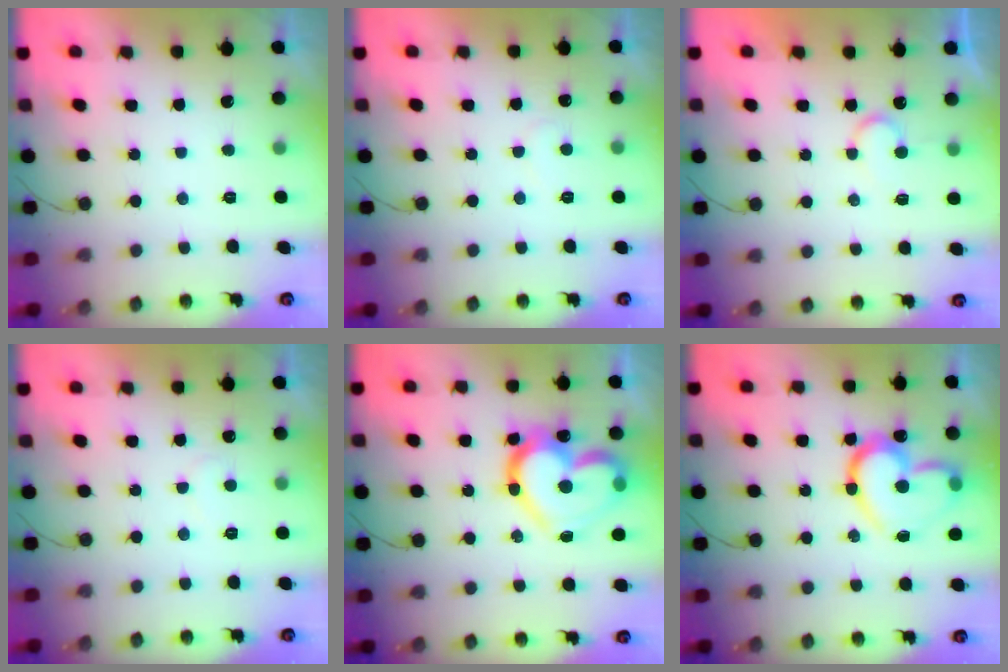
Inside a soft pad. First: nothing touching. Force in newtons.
{"total": 5.3, "press": 5.3, "slide": 0.3}
{"total": 6.3, "press": 6.3, "slide": 0.4}
{"total": 5.3, "press": 5.3, "slide": 0.3}
{"total": 21.2, "press": 21.1, "slide": 1.5}
{"total": 17.6, "press": 17.5, "slide": 1.5}